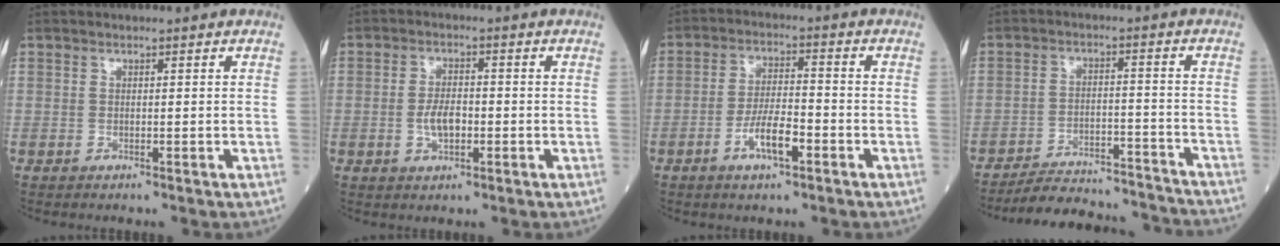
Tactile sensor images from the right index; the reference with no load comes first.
{"total": 4.1, "force": [-0.9, 1.8, 3.6], "torque": [-0.070, 0.002, -0.018]}
{"total": 6.5, "force": [-3.1, 1.7, 5.5], "torque": [-0.108, 0.003, -0.057]}
{"total": 15.0, "force": [-14.5, 1.9, 3.4], "torque": [-0.050, 0.011, -0.202]}